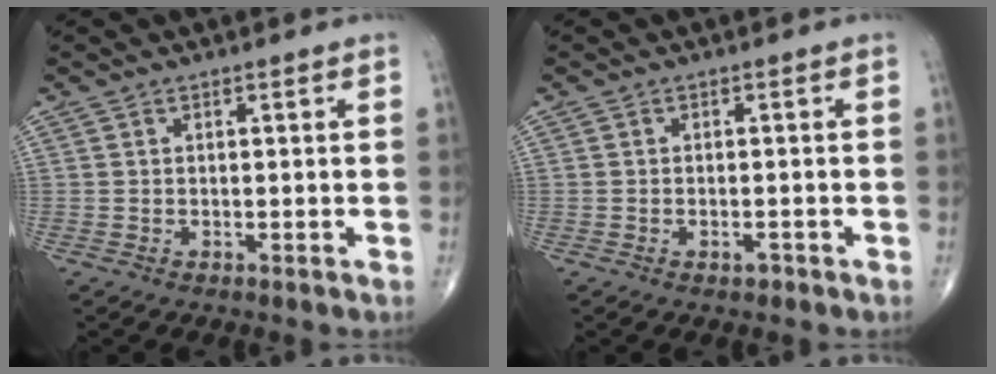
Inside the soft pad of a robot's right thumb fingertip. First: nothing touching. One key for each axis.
{"total": 1.3, "fx": -0.9, "fy": 0.6, "fz": 0.7, "tx": -0.010, "ty": 0.004, "tz": -0.014}